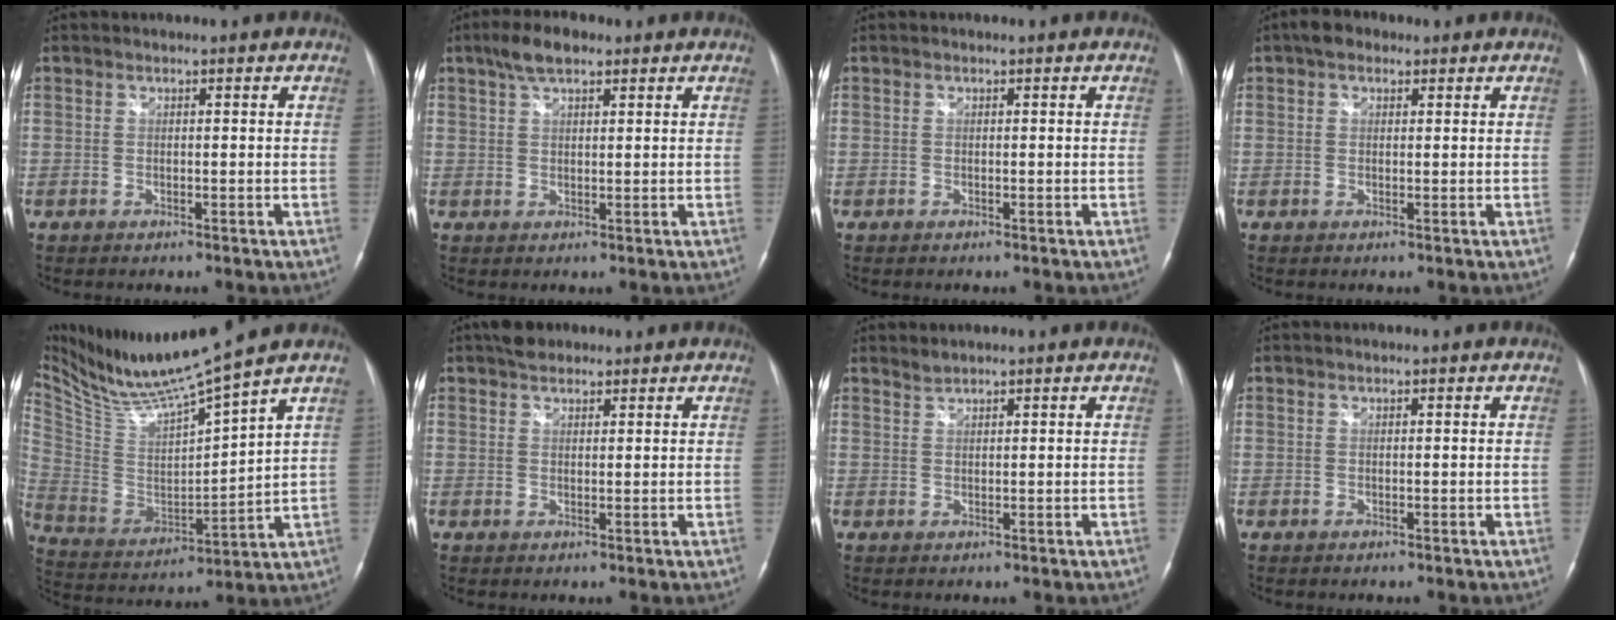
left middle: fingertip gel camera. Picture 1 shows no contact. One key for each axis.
{"total": 4.7, "fx": 3.1, "fy": 1.7, "fz": 3.1, "tx": -0.064, "ty": 0.016, "tz": 0.058}
{"total": 0.0}
{"total": 2.7, "fx": 1.6, "fy": 1.8, "fz": 1.4, "tx": -0.028, "ty": 0.015, "tz": 0.023}
{"total": 15.7, "fx": 13.5, "fy": -1.3, "fz": 7.8, "tx": -0.159, "ty": -0.013, "tz": 0.258}
{"total": 3.0, "fx": 2.3, "fy": 1.6, "fz": 1.0, "tx": -0.019, "ty": 0.014, "tz": 0.035}
{"total": 1.1, "fx": 1.1, "fy": -0.1, "fz": 0.0, "tx": -0.002, "ty": 0.003, "tz": 0.025}
{"total": 0.0}